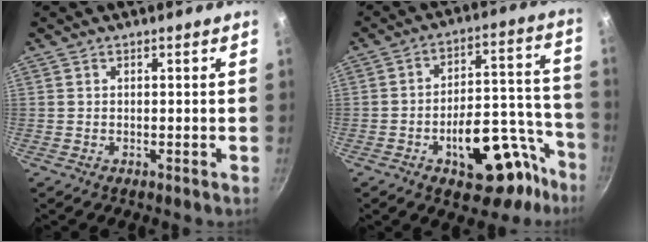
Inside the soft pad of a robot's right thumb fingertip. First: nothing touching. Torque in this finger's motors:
{"motor_torque": [2.08, 1.48, 1.17, -1.02, 0.31]}